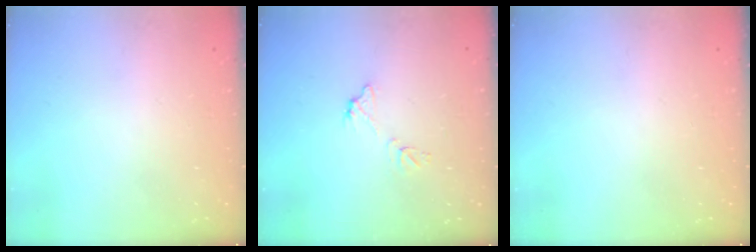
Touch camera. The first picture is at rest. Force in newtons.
{"total": 7.1, "press": 7.1, "slide": 0.5}
{"total": 0.0}